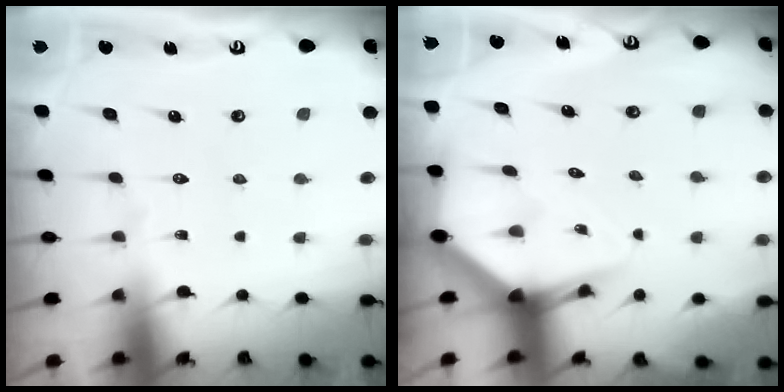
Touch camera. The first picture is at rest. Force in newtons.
{"total": 5.0, "press": 4.9, "slide": 0.3}